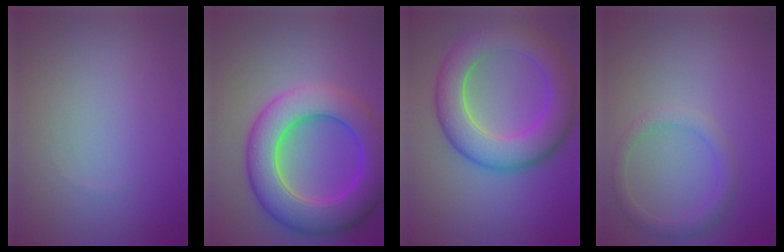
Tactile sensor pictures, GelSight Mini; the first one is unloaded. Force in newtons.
{"total": 10.0, "press": 10.0, "slide": 0.5}
{"total": 8.3, "press": 8.3, "slide": 0.4}
{"total": 2.1, "press": 2.1, "slide": 0.1}